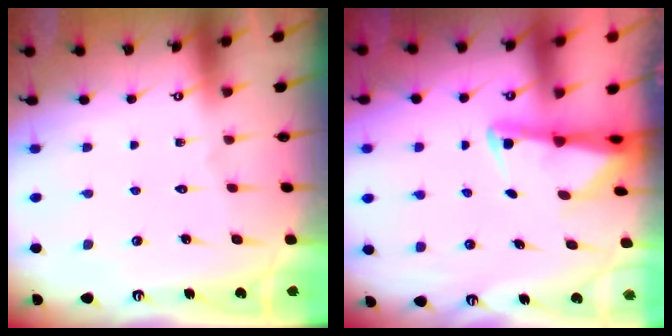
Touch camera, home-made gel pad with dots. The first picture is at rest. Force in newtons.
{"total": 2.4, "press": 2.4, "slide": 0.5}